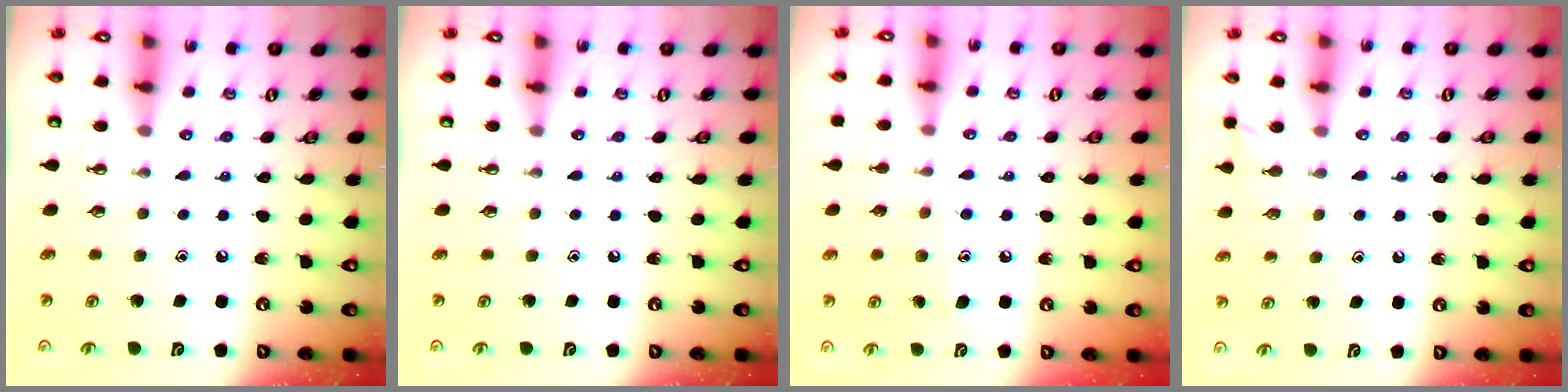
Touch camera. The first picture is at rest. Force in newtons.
{"total": 0.0}
{"total": 7.5, "press": 7.5, "slide": 0.5}
{"total": 5.9, "press": 5.9, "slide": 0.6}